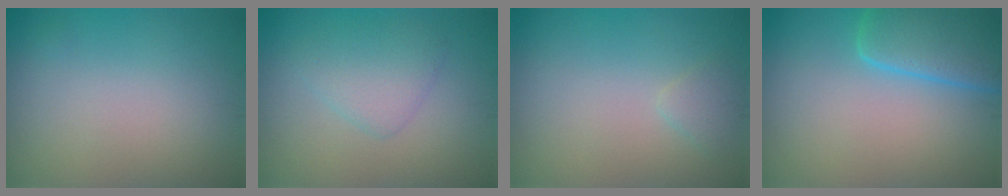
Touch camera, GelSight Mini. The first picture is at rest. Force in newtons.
{"total": 2.6, "press": 2.6, "slide": 0.3}
{"total": 1.1, "press": 1.1, "slide": 0.1}
{"total": 5.7, "press": 5.7, "slide": 0.5}